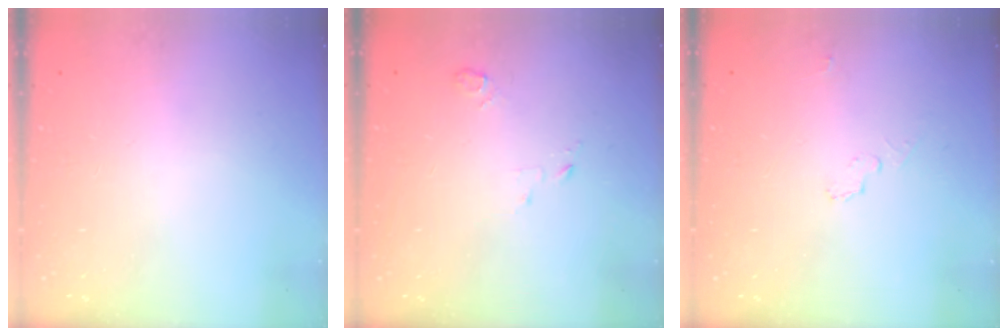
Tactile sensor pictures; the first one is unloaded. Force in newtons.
{"total": 2.8, "press": 2.8, "slide": 0.3}
{"total": 4.2, "press": 3.6, "slide": 2.1}